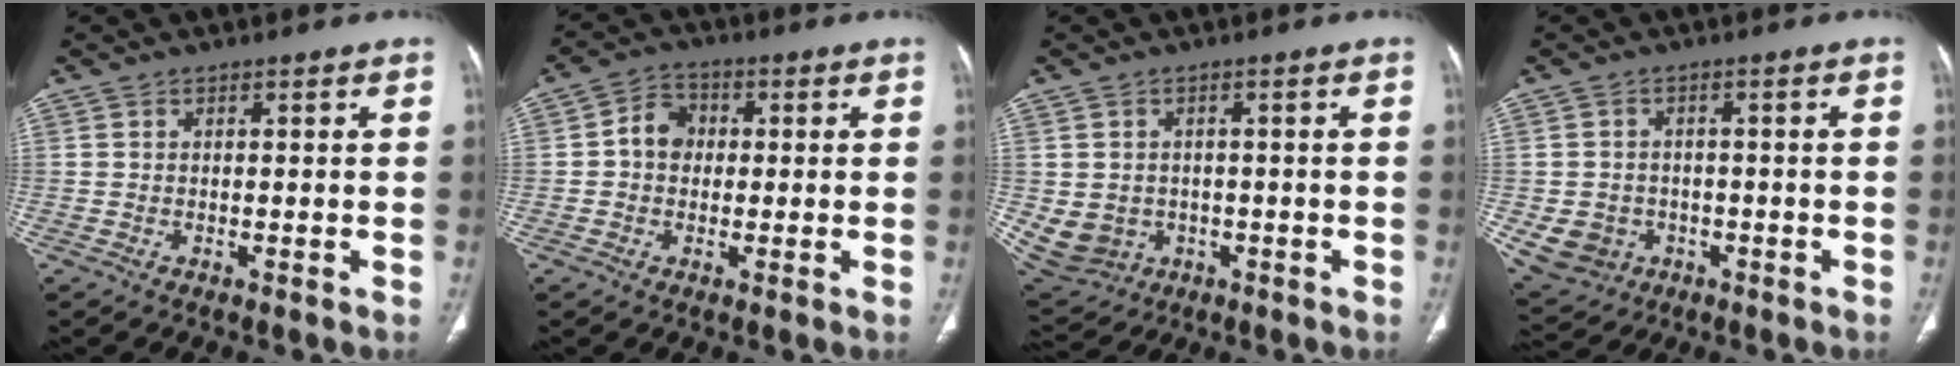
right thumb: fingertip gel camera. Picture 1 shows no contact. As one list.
[{"total": 5.5, "force": [0.2, 4.7, 3.0], "torque": [-0.035, 0.016, -0.005]}, {"total": 10.7, "force": [-1.9, 9.5, 4.5], "torque": [-0.108, 0.012, -0.006]}, {"total": 7.6, "force": [-2.2, 6.8, 2.8], "torque": [-0.050, 0.014, -0.020]}]